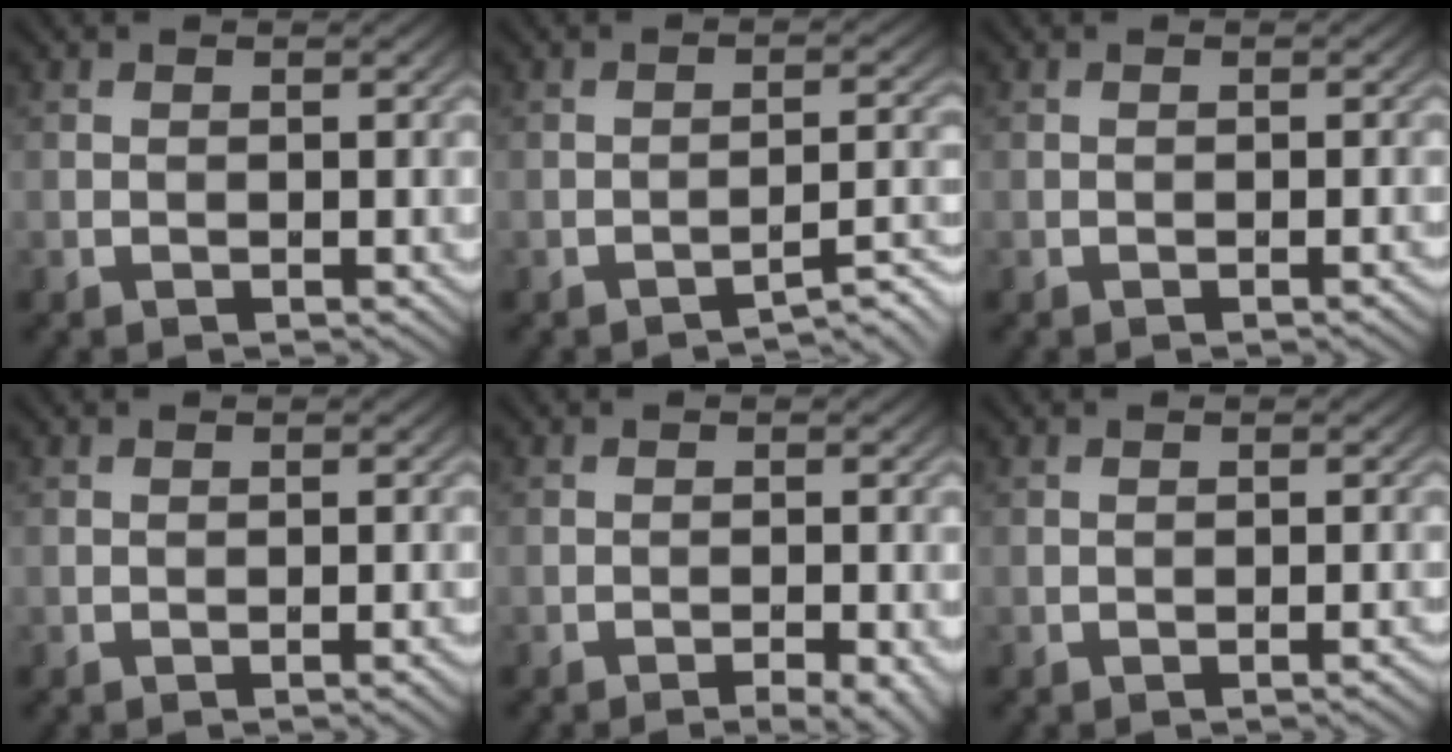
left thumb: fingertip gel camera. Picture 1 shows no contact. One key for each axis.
{"total": 2.9, "fx": -2.8, "fy": -0.4, "fz": 0.9, "tx": -0.009, "ty": 0.010, "tz": -0.038}
{"total": 0.7, "fx": -0.6, "fy": -0.3, "fz": 0.1, "tx": -0.003, "ty": 0.004, "tz": -0.011}
{"total": 0.8, "fx": -0.7, "fy": -0.1, "fz": 0.5, "tx": -0.007, "ty": 0.003, "tz": -0.012}
{"total": 3.1, "fx": -1.9, "fy": 0.7, "fz": 2.4, "tx": -0.034, "ty": 0.005, "tz": -0.027}
{"total": 0.8, "fx": -0.8, "fy": -0.3, "fz": 0.2, "tx": -0.005, "ty": 0.004, "tz": -0.014}